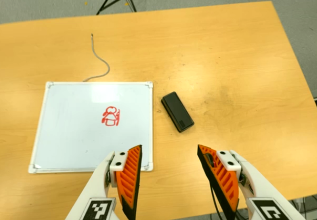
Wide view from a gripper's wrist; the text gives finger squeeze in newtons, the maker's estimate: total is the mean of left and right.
{"total": 0.0}